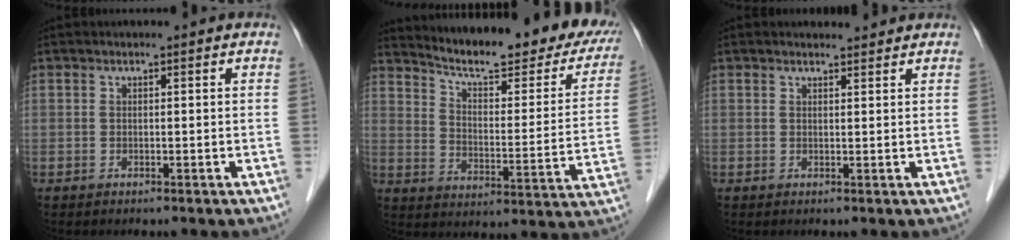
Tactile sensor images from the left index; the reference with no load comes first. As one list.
[{"total": 22.0, "force": [19.1, 3.2, 10.4], "torque": [-0.143, -0.058, 0.244]}, {"total": 2.2, "force": [2.1, 0.5, 0.4], "torque": [-0.010, 0.005, 0.029]}]